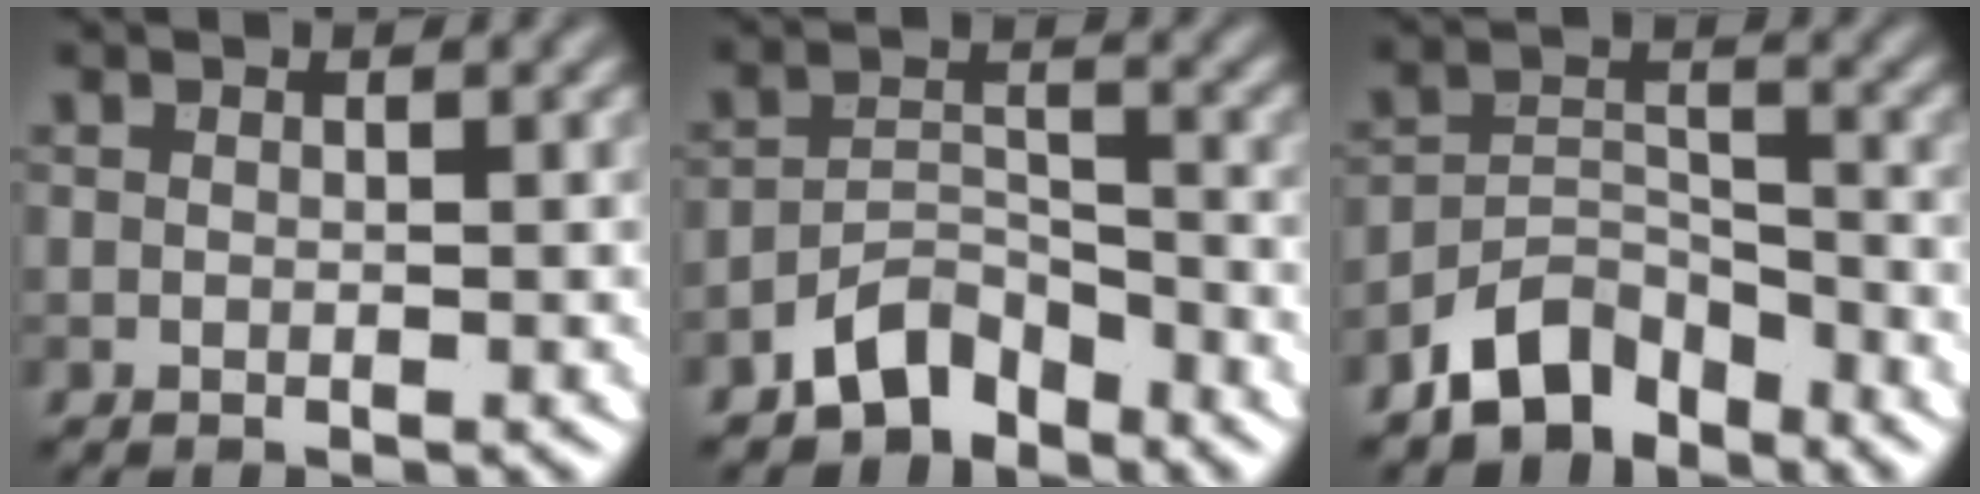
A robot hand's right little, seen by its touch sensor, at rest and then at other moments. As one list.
[{"total": 4.2, "force": [-3.4, 1.8, 1.5], "torque": [-0.020, 0.007, -0.072]}, {"total": 5.5, "force": [-4.3, 2.6, 2.1], "torque": [-0.024, 0.001, -0.088]}]